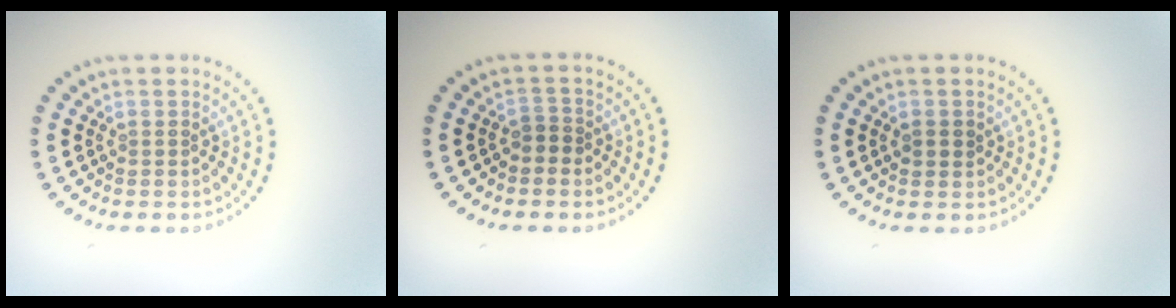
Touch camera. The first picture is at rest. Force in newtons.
{"total": 1.3, "press": 1.0, "slide": 0.8}
{"total": 1.2, "press": 1.1, "slide": 0.4}